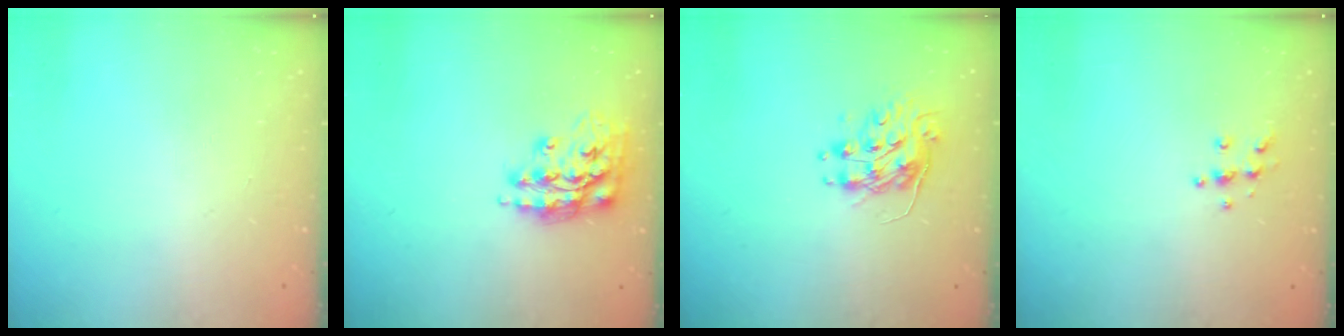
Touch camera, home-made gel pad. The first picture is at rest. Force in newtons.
{"total": 15.2, "press": 15.1, "slide": 0.8}
{"total": 8.8, "press": 8.8, "slide": 0.3}
{"total": 5.5, "press": 5.5, "slide": 0.5}